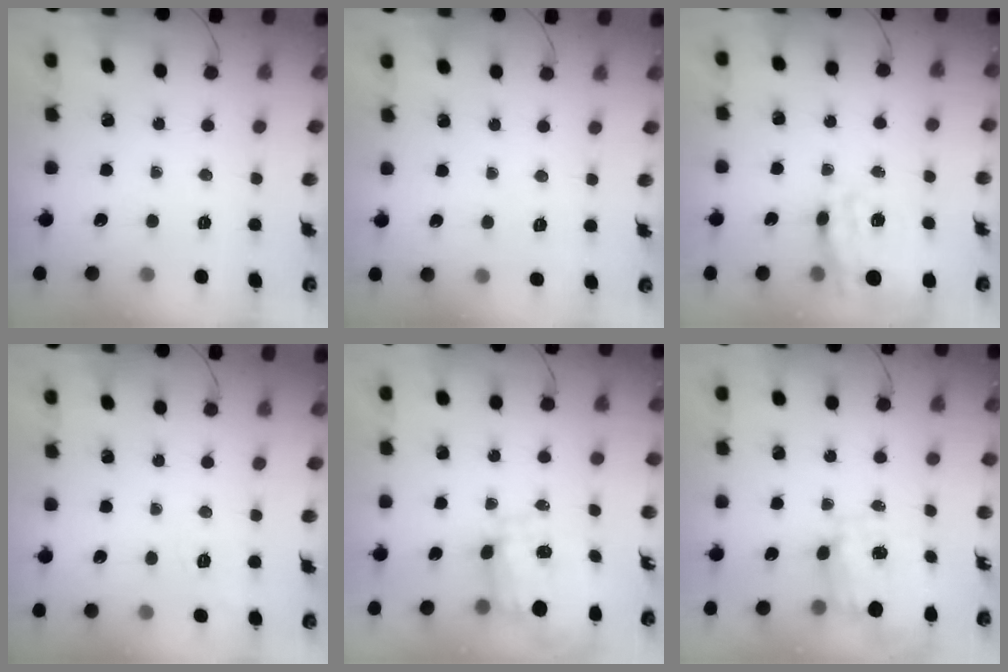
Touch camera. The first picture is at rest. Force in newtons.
{"total": 2.8, "press": 2.4, "slide": 1.5}
{"total": 11.4, "press": 10.8, "slide": 3.9}
{"total": 6.9, "press": 6.5, "slide": 2.1}
{"total": 4.0, "press": 3.7, "slide": 1.5}
{"total": 2.9, "press": 2.7, "slide": 1.1}